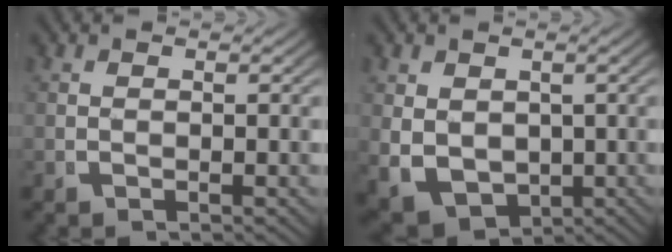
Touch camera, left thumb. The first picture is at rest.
{"total": 7.3, "force": [-2.1, 5.9, 3.7], "torque": [-0.097, -0.050, -0.006]}